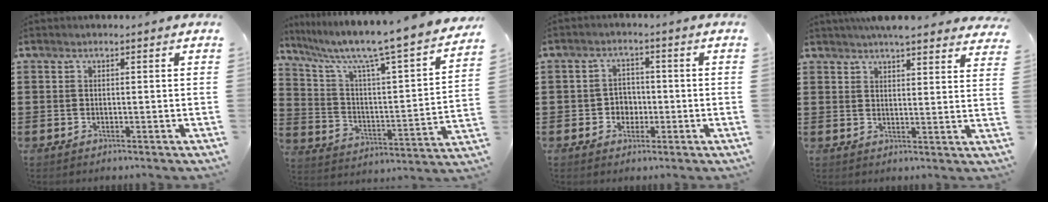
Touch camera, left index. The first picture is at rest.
{"total": 8.5, "force": [7.0, 0.0, 4.8], "torque": [-0.123, -0.060, 0.104]}
{"total": 3.0, "force": [-1.0, 2.6, 1.1], "torque": [-0.030, 0.005, -0.024]}
{"total": 5.1, "force": [4.8, 0.4, 1.7], "torque": [-0.045, -0.010, 0.089]}